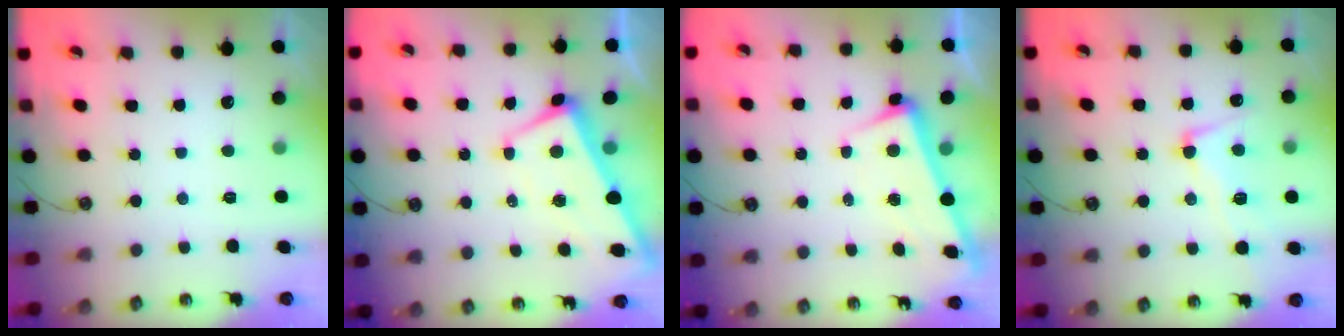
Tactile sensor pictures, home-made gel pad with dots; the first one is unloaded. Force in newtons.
{"total": 1.5, "press": 1.3, "slide": 0.7}
{"total": 3.4, "press": 3.2, "slide": 1.1}
{"total": 4.0, "press": 3.9, "slide": 1.0}